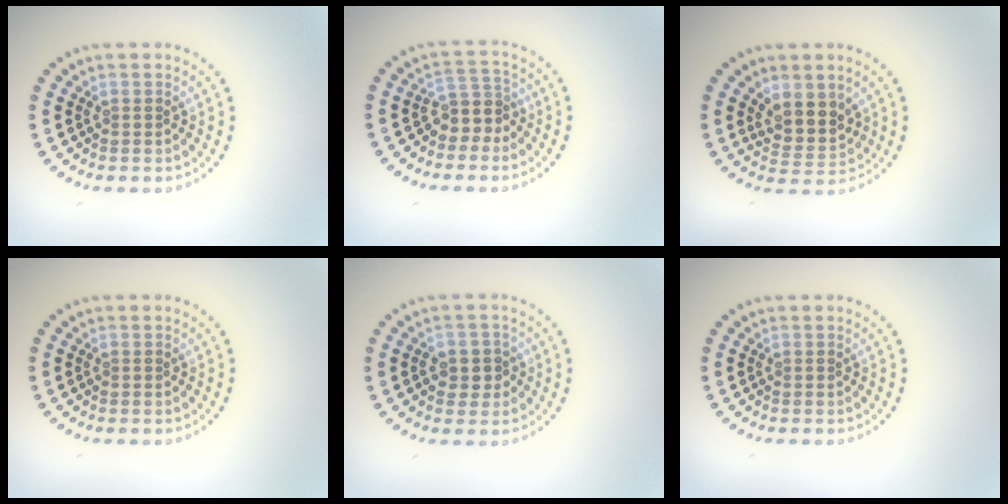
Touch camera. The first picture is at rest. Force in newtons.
{"total": 2.6, "press": 2.0, "slide": 1.7}
{"total": 3.2, "press": 2.7, "slide": 1.8}
{"total": 0.0}
{"total": 2.5, "press": 2.4, "slide": 0.4}
{"total": 0.0}